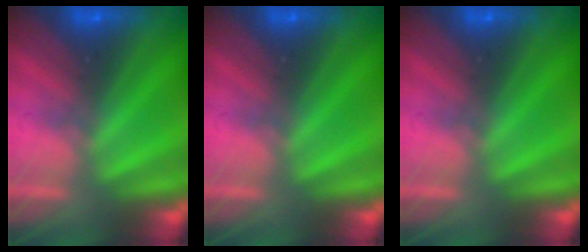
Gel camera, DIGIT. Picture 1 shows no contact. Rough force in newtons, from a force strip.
{"total": 0.0}
{"total": 0.0}